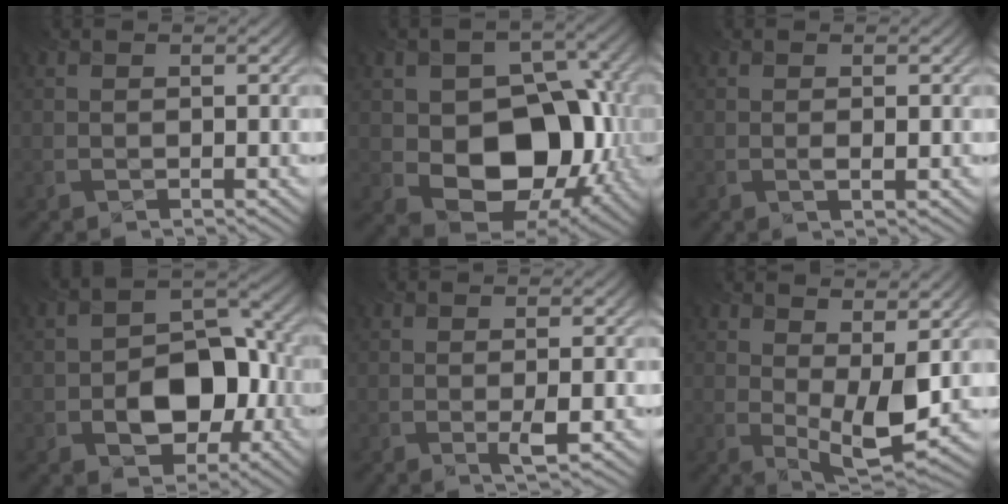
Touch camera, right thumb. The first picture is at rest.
{"total": 14.0, "force": [-1.8, 10.0, 9.6], "torque": [-0.138, -0.023, -0.025]}
{"total": 0.9, "force": [0.0, 0.2, 0.9], "torque": [-0.018, -0.003, -0.001]}
{"total": 10.1, "force": [-2.6, 6.8, 7.0], "torque": [-0.101, -0.002, -0.044]}
{"total": 2.1, "force": [-0.2, 0.3, 2.1], "torque": [-0.041, -0.004, -0.003]}
{"total": 8.0, "force": [1.2, 3.5, 7.0], "torque": [-0.126, -0.012, 0.027]}